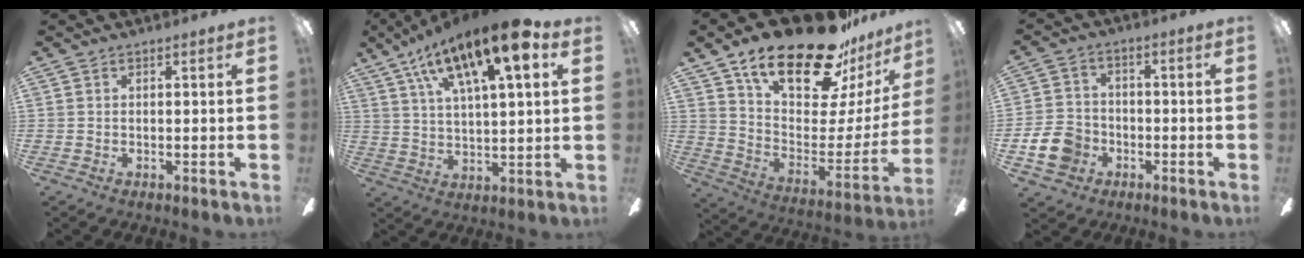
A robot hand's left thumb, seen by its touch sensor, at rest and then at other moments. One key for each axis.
{"total": 19.2, "fx": 11.1, "fy": 5.7, "fz": 14.6, "tx": -0.243, "ty": -0.047, "tz": 0.177}
{"total": 24.6, "fx": 17.7, "fy": 9.3, "fz": 14.3, "tx": -0.228, "ty": -0.114, "tz": 0.308}
{"total": 9.8, "fx": -3.6, "fy": 7.8, "fz": 4.6, "tx": -0.112, "ty": 0.026, "tz": -0.068}